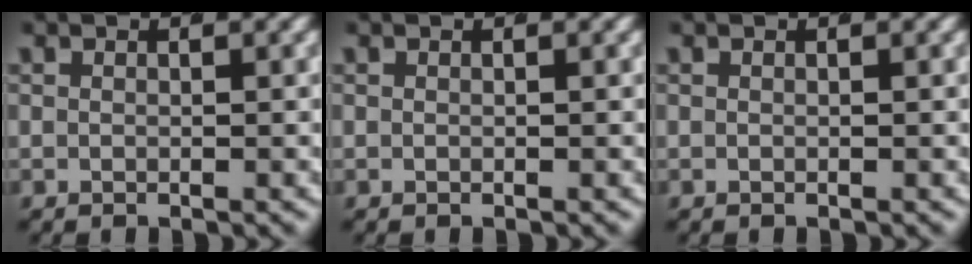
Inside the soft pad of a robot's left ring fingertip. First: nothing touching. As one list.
[{"total": 0.0}, {"total": 0.0}]